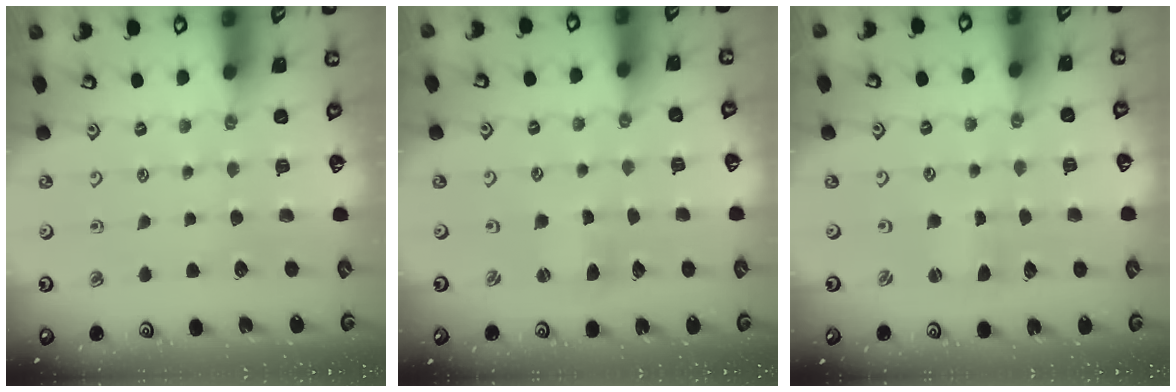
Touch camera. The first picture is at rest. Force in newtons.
{"total": 1.2, "press": 1.2, "slide": 0.2}
{"total": 0.6, "press": 0.5, "slide": 0.2}